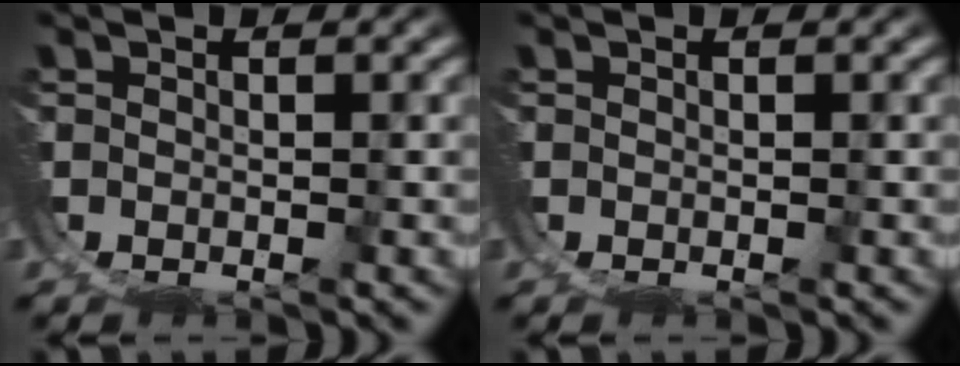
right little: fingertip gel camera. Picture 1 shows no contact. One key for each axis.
{"total": 0.0}